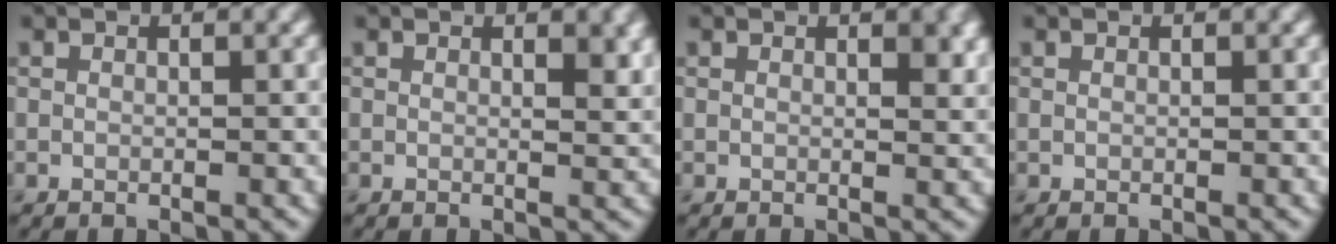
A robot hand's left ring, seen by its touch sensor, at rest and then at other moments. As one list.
[{"total": 2.2, "force": [1.1, 0.8, 1.7], "torque": [-0.015, -0.001, 0.018]}, {"total": 1.6, "force": [0.8, 0.5, 1.3], "torque": [-0.012, -0.002, 0.014]}, {"total": 0.0}]